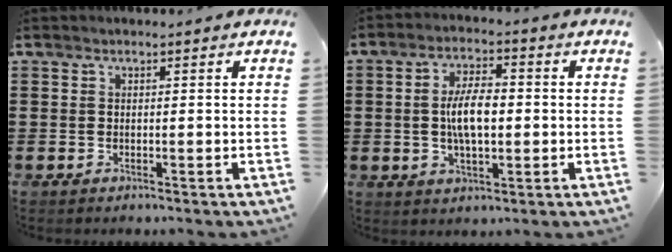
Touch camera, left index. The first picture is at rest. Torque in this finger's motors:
{"motor_torque": [2.14, 0.00, 0.37, 0.21]}